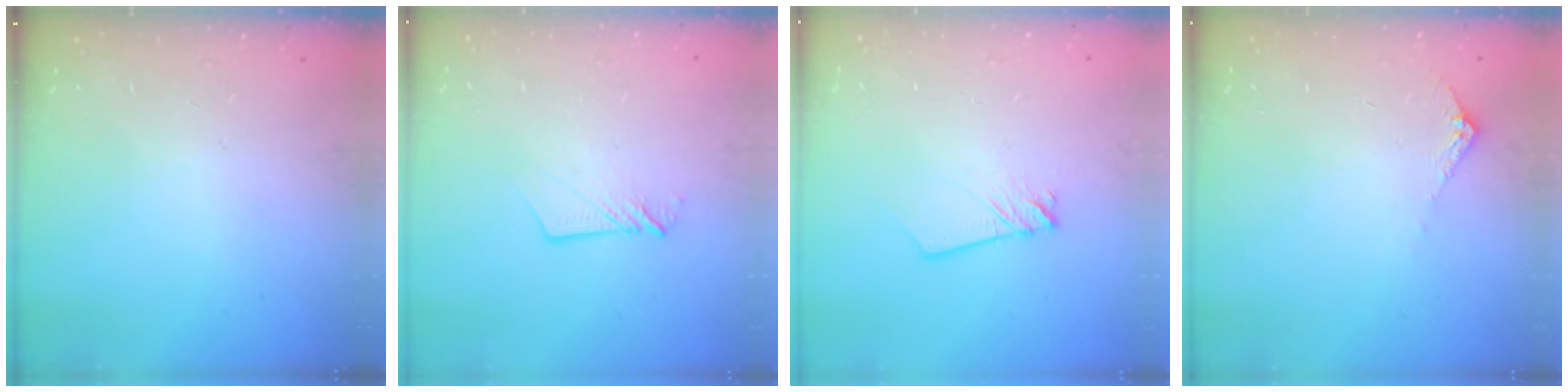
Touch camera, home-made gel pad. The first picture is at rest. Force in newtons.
{"total": 4.5, "press": 4.5, "slide": 0.3}
{"total": 2.4, "press": 2.4, "slide": 0.2}
{"total": 5.8, "press": 5.8, "slide": 0.8}